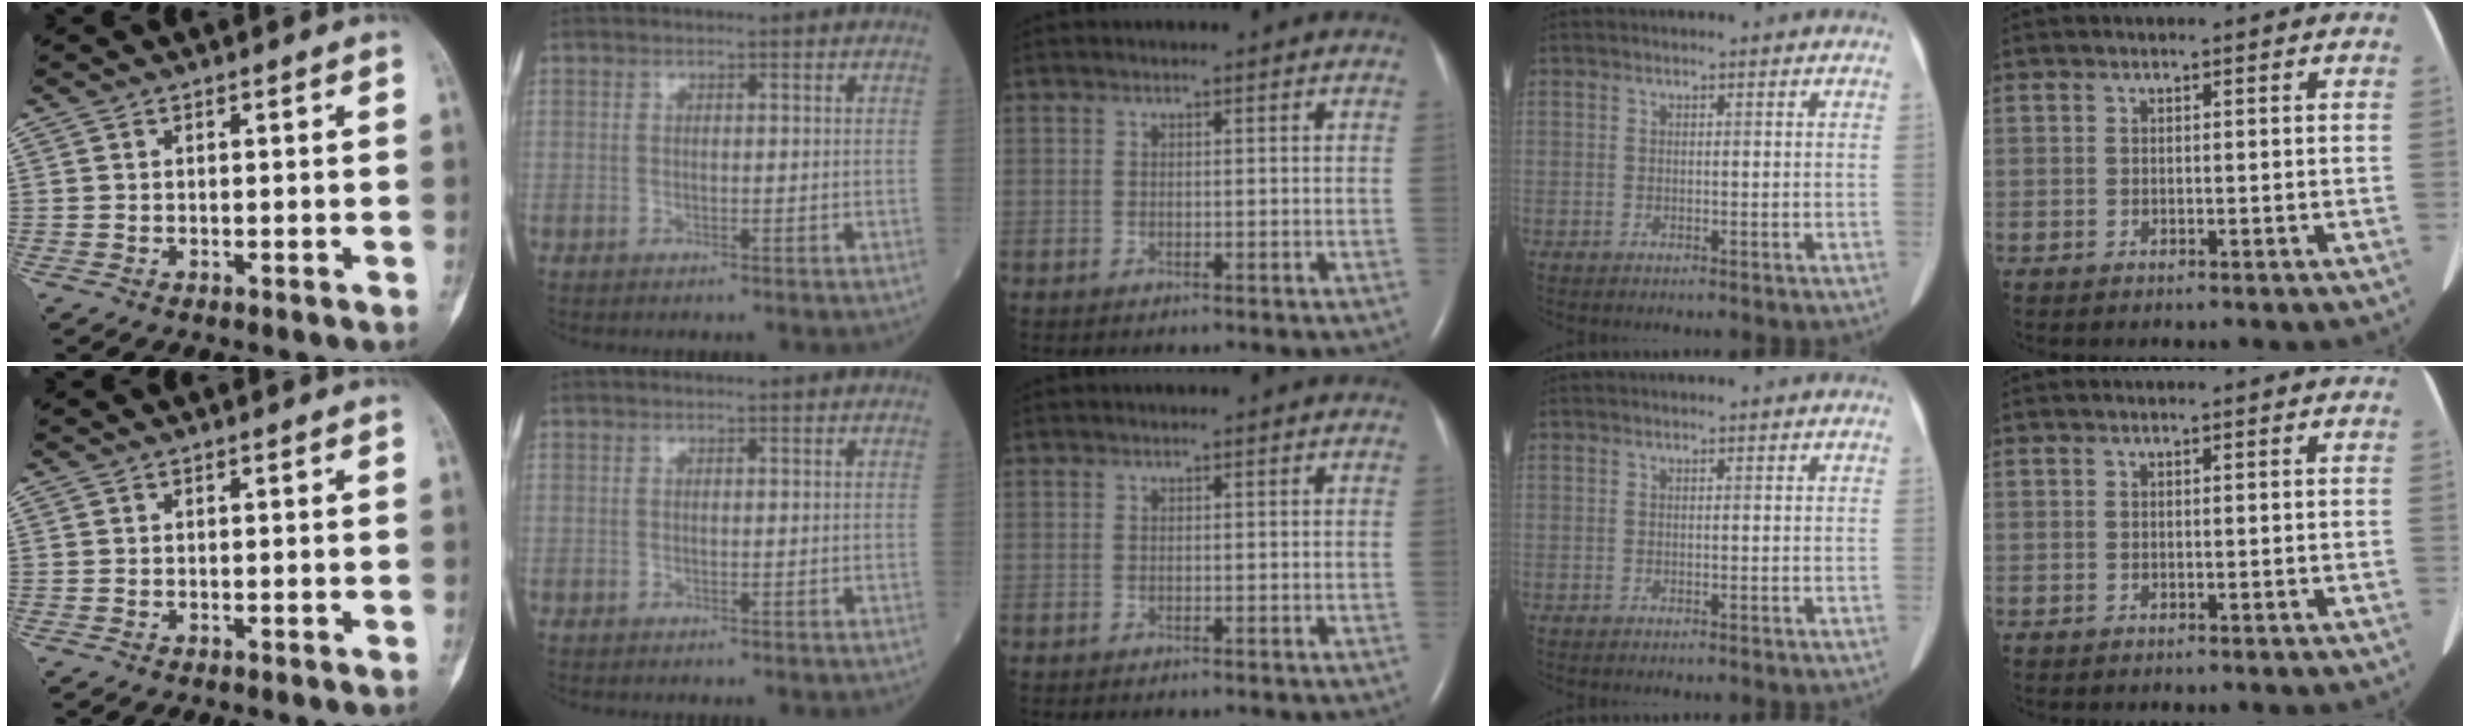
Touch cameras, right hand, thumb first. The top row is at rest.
{}